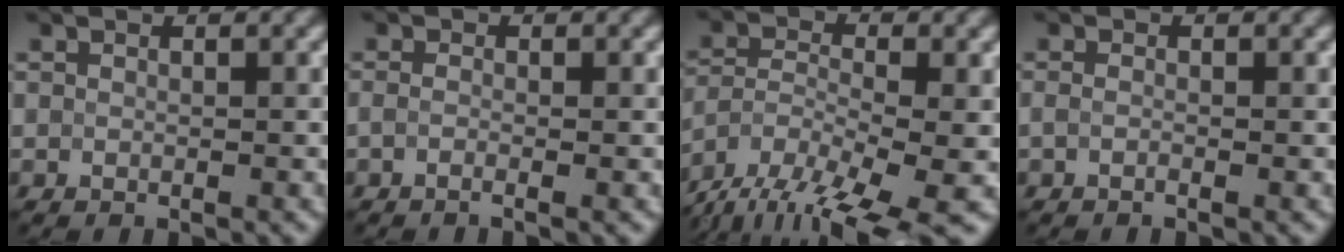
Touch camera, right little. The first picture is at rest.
{"total": 1.4, "force": [-0.9, 0.4, 1.0], "torque": [-0.007, -0.005, -0.018]}
{"total": 11.7, "force": [-9.6, 3.0, 6.0], "torque": [-0.118, -0.024, -0.154]}
{"total": 1.0, "force": [-0.8, 0.1, 0.6], "torque": [-0.006, -0.003, -0.010]}